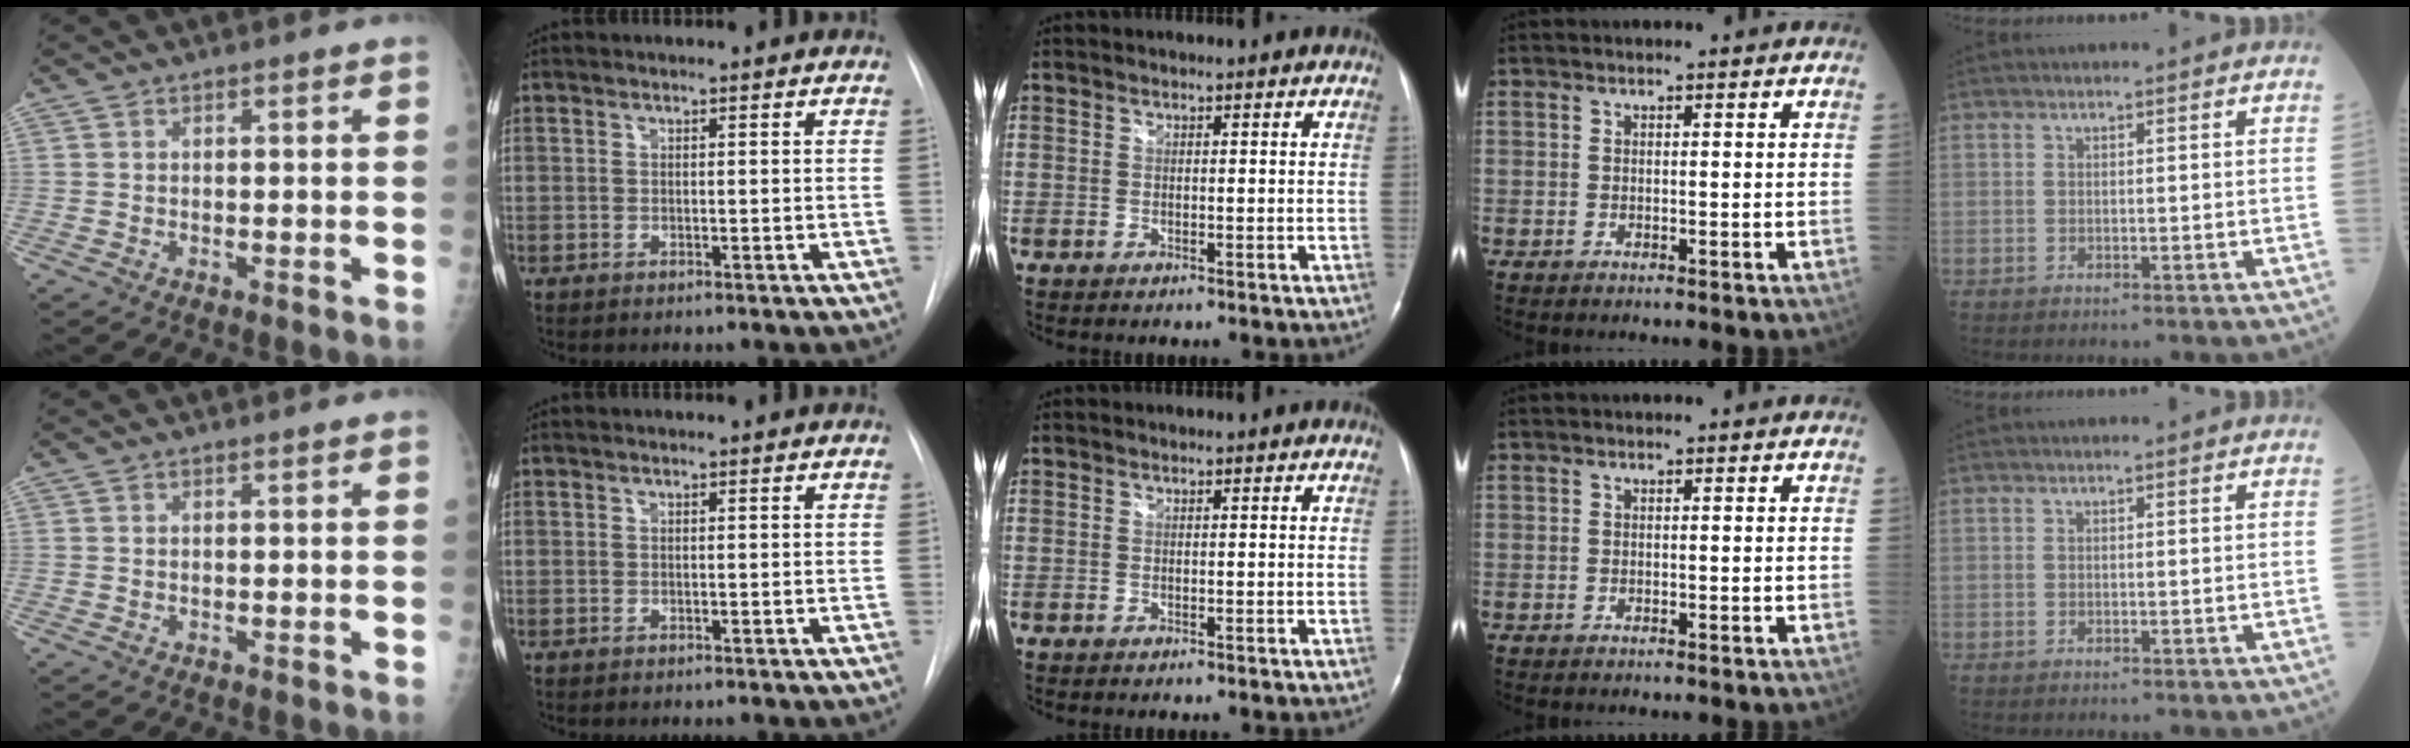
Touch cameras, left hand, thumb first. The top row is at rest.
{}